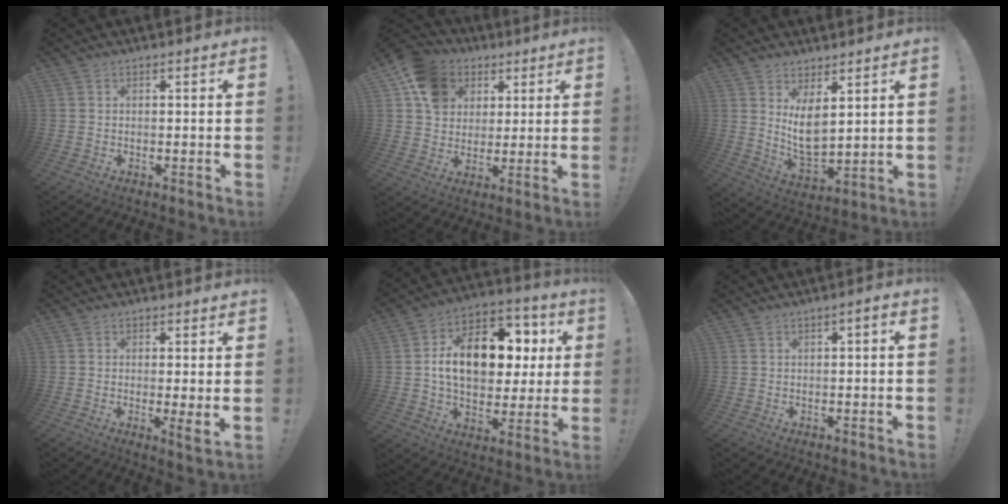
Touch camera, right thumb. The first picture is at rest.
{"total": 13.0, "force": [5.4, 10.4, 5.5], "torque": [-0.075, -0.021, 0.109]}
{"total": 9.1, "force": [4.5, 4.6, 6.4], "torque": [-0.113, -0.042, 0.087]}
{"total": 4.1, "force": [0.1, 0.0, 4.1], "torque": [-0.043, -0.020, 0.001]}
{"total": 18.8, "force": [2.9, 12.1, 14.1], "torque": [-0.209, -0.001, 0.054]}
{"total": 1.7, "force": [-0.9, 0.2, 1.4], "torque": [-0.023, 0.004, -0.016]}